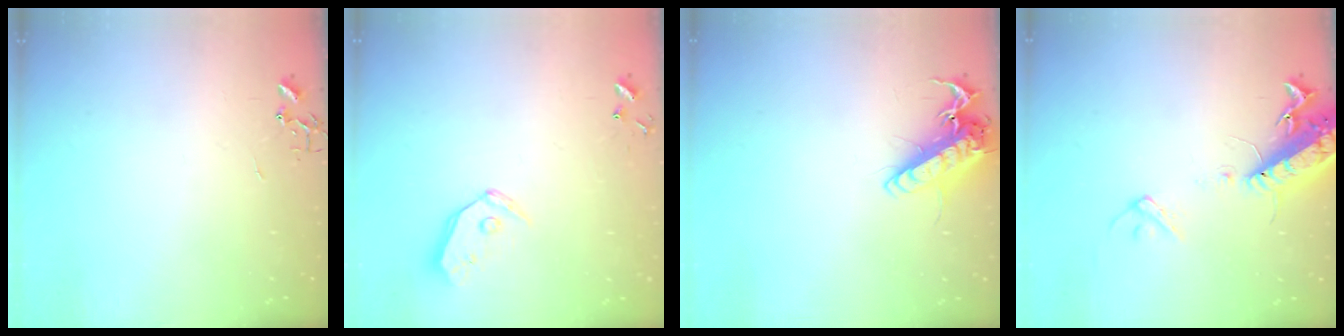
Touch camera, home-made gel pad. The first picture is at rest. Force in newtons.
{"total": 8.7, "press": 8.6, "slide": 1.3}
{"total": 13.8, "press": 13.7, "slide": 1.9}
{"total": 15.6, "press": 15.2, "slide": 3.5}